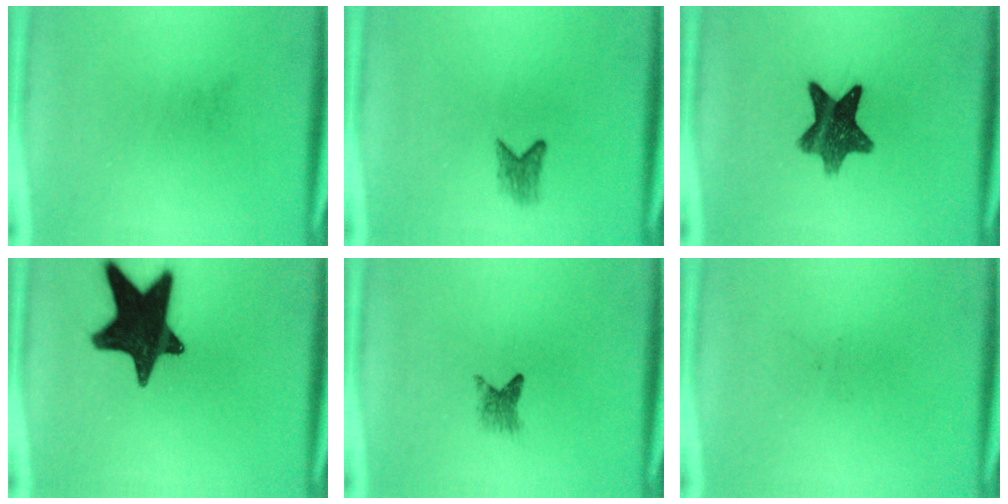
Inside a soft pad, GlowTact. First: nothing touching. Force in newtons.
{"total": 1.8}
{"total": 10.1}
{"total": 18.1}
{"total": 2.0}
{"total": 0.0}